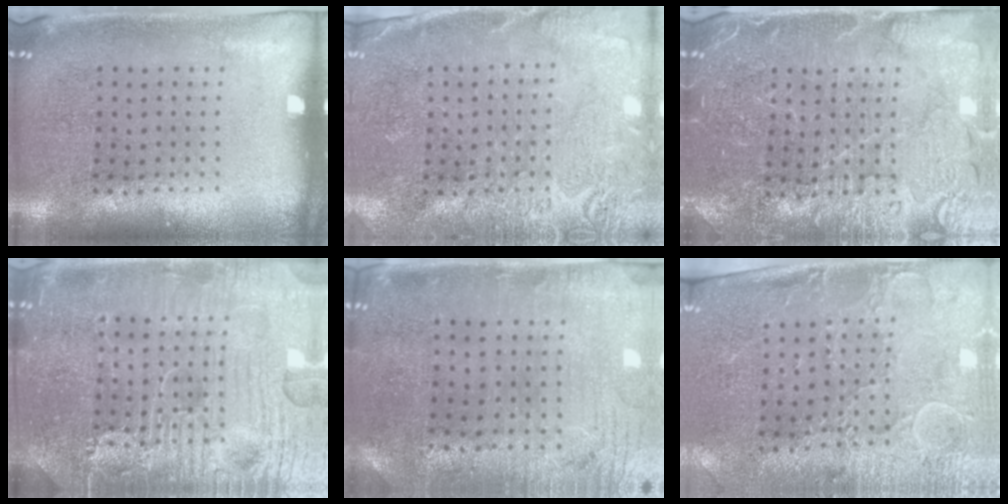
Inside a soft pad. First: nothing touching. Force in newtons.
{"total": 2.8, "press": 2.8, "slide": 0.3}
{"total": 4.4, "press": 4.3, "slide": 1.0}
{"total": 6.4, "press": 6.3, "slide": 0.7}
{"total": 0.6, "press": 0.4, "slide": 0.5}
{"total": 2.9, "press": 2.5, "slide": 1.5}